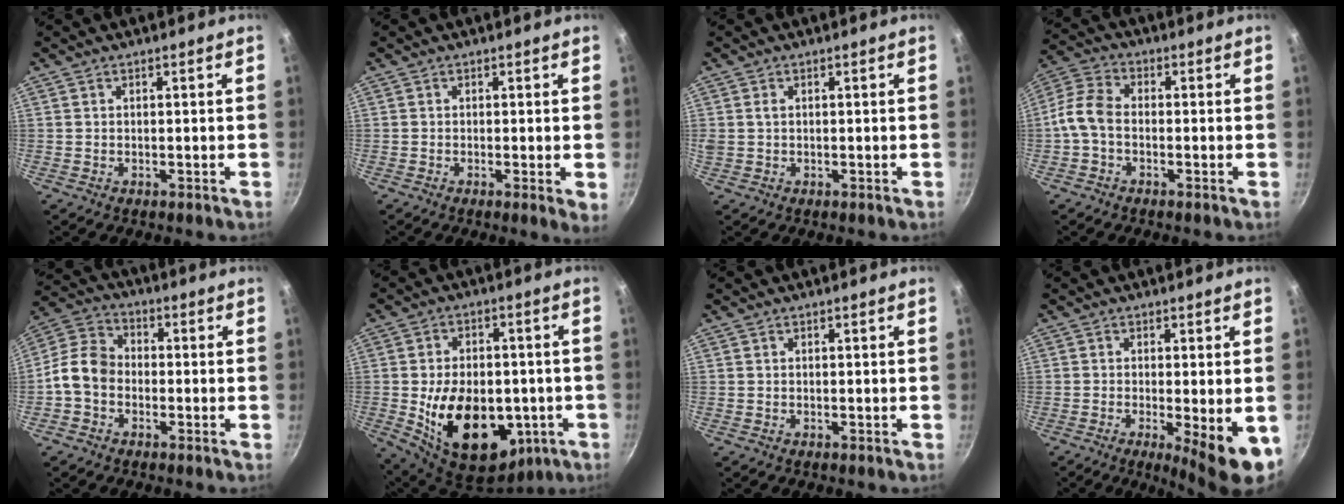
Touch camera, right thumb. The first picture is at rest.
{"total": 2.4, "force": [-0.2, 0.4, 2.4], "torque": [-0.032, -0.009, -0.008]}
{"total": 1.3, "force": [0.3, 1.0, 0.8], "torque": [-0.012, 0.001, 0.004]}
{"total": 6.5, "force": [-1.7, 4.2, 4.7], "torque": [-0.101, 0.031, -0.049]}
{"total": 8.5, "force": [-2.2, 6.6, 4.9], "torque": [-0.075, 0.033, -0.065]}
{"total": 21.3, "force": [-4.3, 14.0, 15.5], "torque": [-0.226, 0.004, -0.046]}
{"total": 0.0}
{"total": 8.7, "force": [-2.3, 1.8, 8.2], "torque": [-0.106, -0.012, -0.024]}